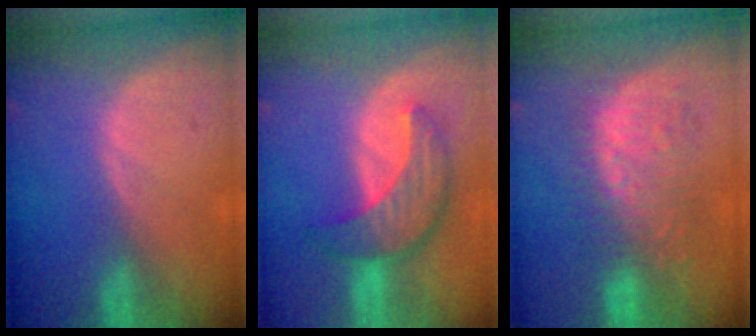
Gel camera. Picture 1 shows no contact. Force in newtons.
{"total": 7.9, "press": 7.6, "slide": 2.2}
{"total": 8.8, "press": 8.8, "slide": 0.2}